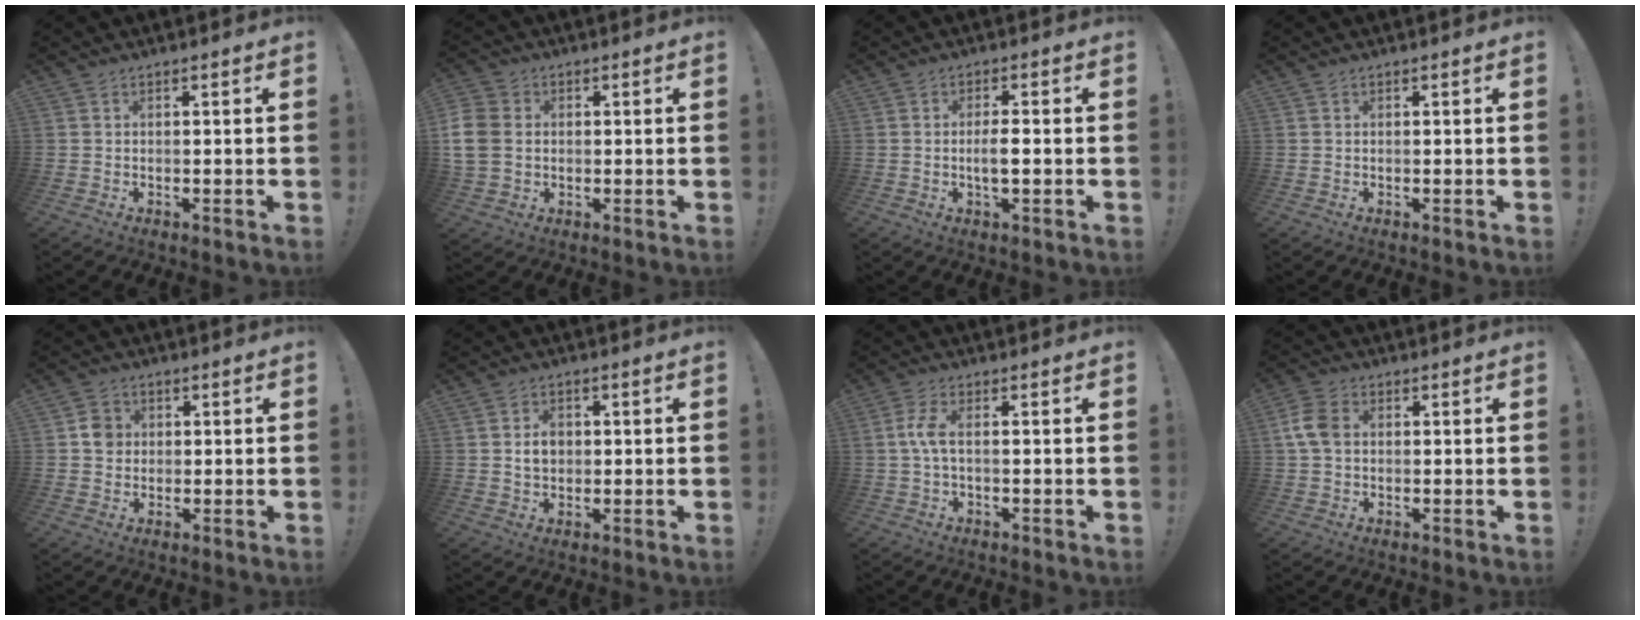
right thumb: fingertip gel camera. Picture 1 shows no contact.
{"total": 9.2, "force": [0.3, 7.5, 5.2], "torque": [-0.114, 0.000, 0.008]}
{"total": 4.1, "force": [-0.8, 1.1, 3.8], "torque": [-0.073, 0.002, -0.018]}
{"total": 0.0}
{"total": 4.6, "force": [0.5, 4.3, 1.6], "torque": [-0.010, 0.002, 0.007]}
{"total": 4.6, "force": [0.2, 3.6, 2.8], "torque": [-0.033, 0.000, -0.001]}
{"total": 4.9, "force": [0.0, 1.3, 4.7], "torque": [-0.091, -0.002, -0.001]}
{"total": 7.4, "force": [0.9, 5.2, 5.1], "torque": [-0.110, 0.010, 0.019]}